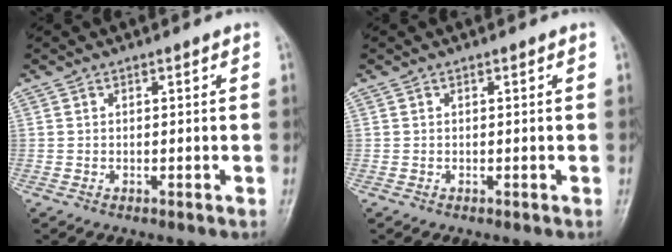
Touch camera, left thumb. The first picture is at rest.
{"total": 0.0}